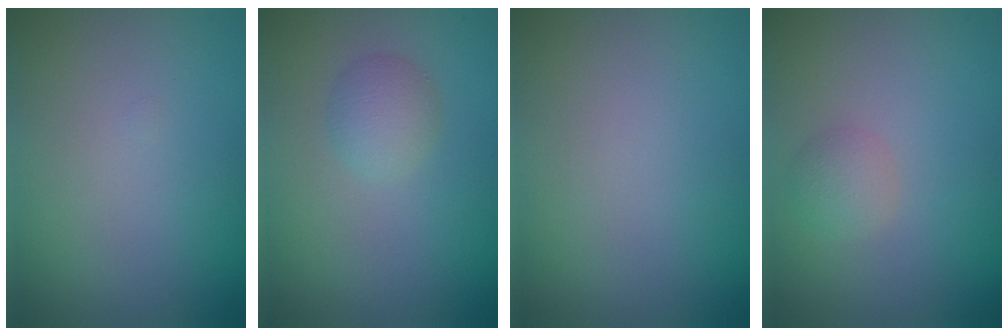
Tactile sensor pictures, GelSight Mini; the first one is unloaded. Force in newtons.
{"total": 2.0, "press": 2.0, "slide": 0.1}
{"total": 0.0}
{"total": 1.6, "press": 1.6, "slide": 0.0}